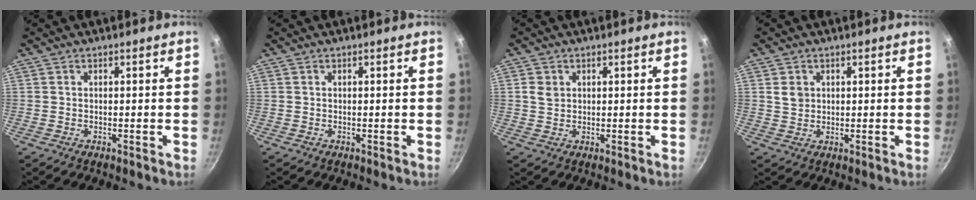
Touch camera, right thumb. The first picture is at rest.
{"total": 0.0}
{"total": 2.6, "force": [0.8, 2.1, 1.3], "torque": [-0.018, -0.003, 0.017]}
{"total": 2.9, "force": [0.9, 2.4, 1.3], "torque": [-0.014, -0.006, 0.020]}